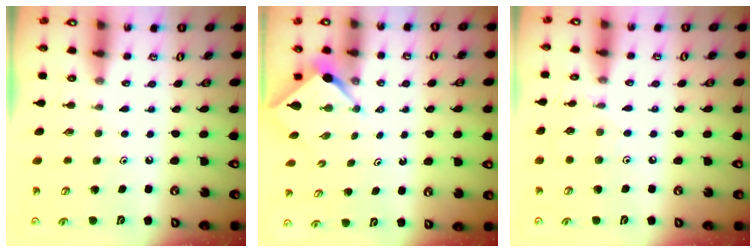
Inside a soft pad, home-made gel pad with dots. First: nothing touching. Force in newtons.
{"total": 2.4, "press": 2.4, "slide": 0.4}
{"total": 5.8, "press": 5.8, "slide": 0.7}